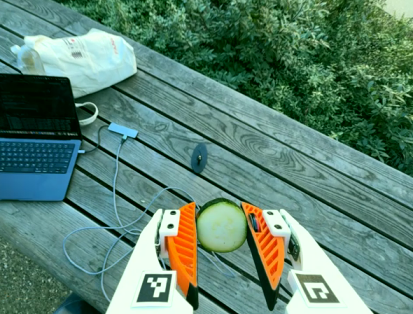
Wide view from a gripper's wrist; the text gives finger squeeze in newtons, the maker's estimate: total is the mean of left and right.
{"total": 8.4, "left": 7.8, "right": 8.9}